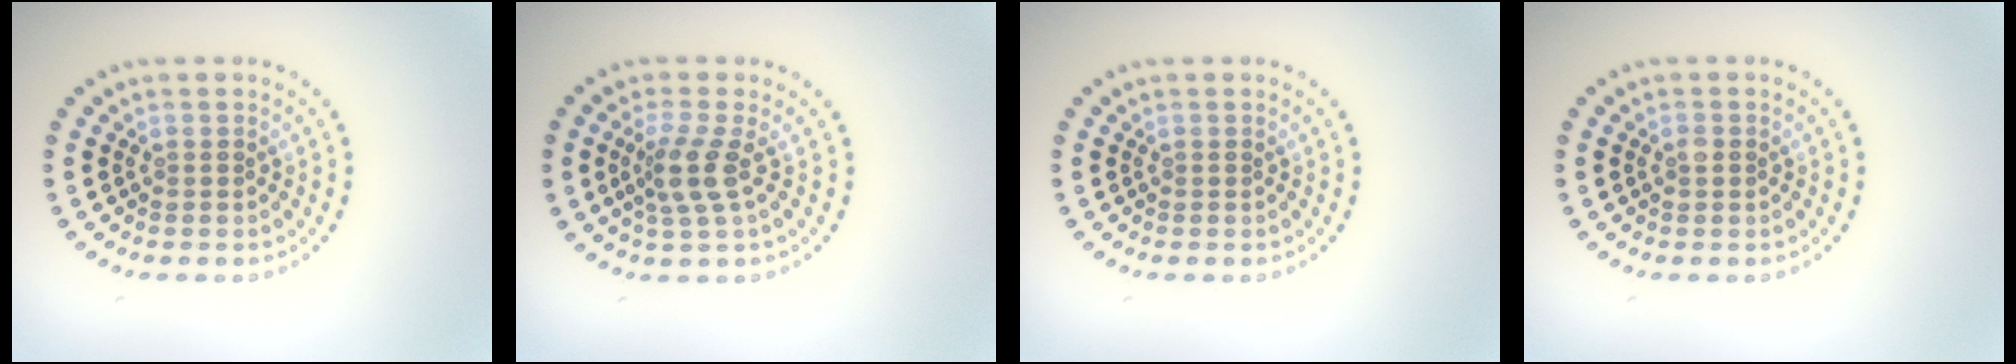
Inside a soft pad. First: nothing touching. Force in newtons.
{"total": 2.7, "press": 2.1, "slide": 1.8}
{"total": 0.0}
{"total": 0.8, "press": 0.8, "slide": 0.1}